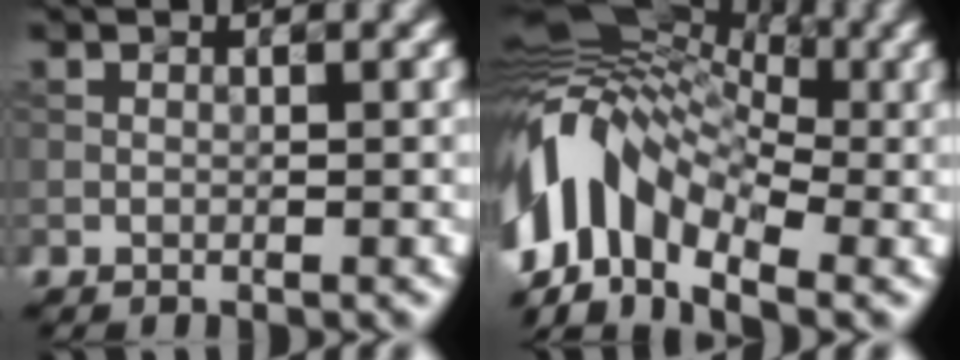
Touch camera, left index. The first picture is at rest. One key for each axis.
{"total": 12.3, "fx": -1.6, "fy": 7.6, "fz": 9.6, "tx": -0.186, "ty": 0.023, "tz": -0.052}